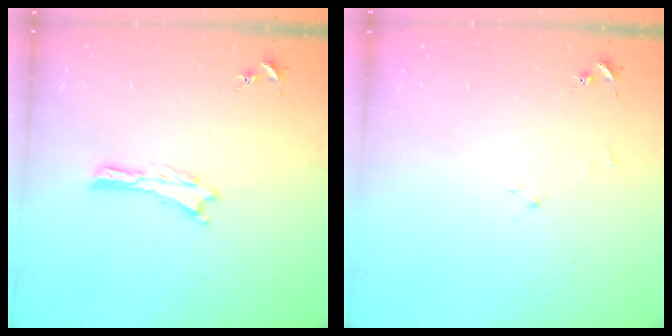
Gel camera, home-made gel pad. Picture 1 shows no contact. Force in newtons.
{"total": 1.7, "press": 1.6, "slide": 0.3}